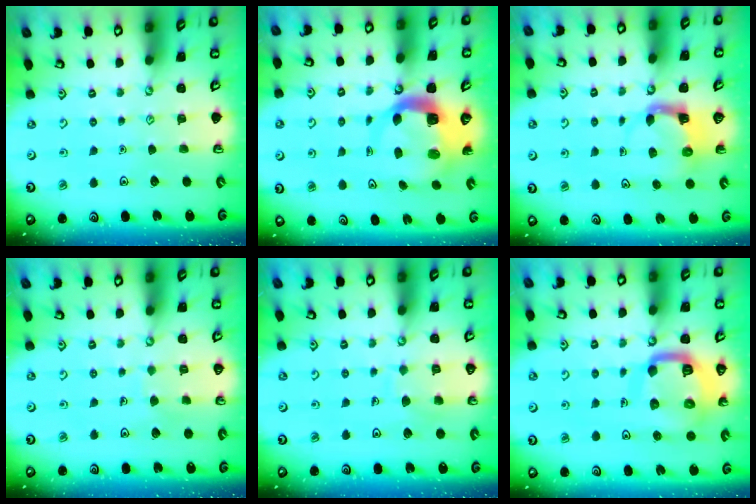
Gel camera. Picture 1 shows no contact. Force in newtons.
{"total": 7.8, "press": 7.7, "slide": 1.1}
{"total": 3.9, "press": 3.8, "slide": 0.6}
{"total": 3.6, "press": 3.6, "slide": 0.2}
{"total": 6.9, "press": 6.9, "slide": 0.7}
{"total": 14.0, "press": 13.9, "slide": 1.5}